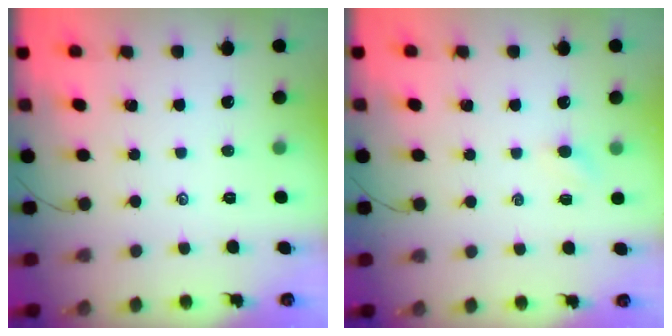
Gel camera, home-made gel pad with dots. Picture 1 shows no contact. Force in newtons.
{"total": 3.1, "press": 3.0, "slide": 0.9}